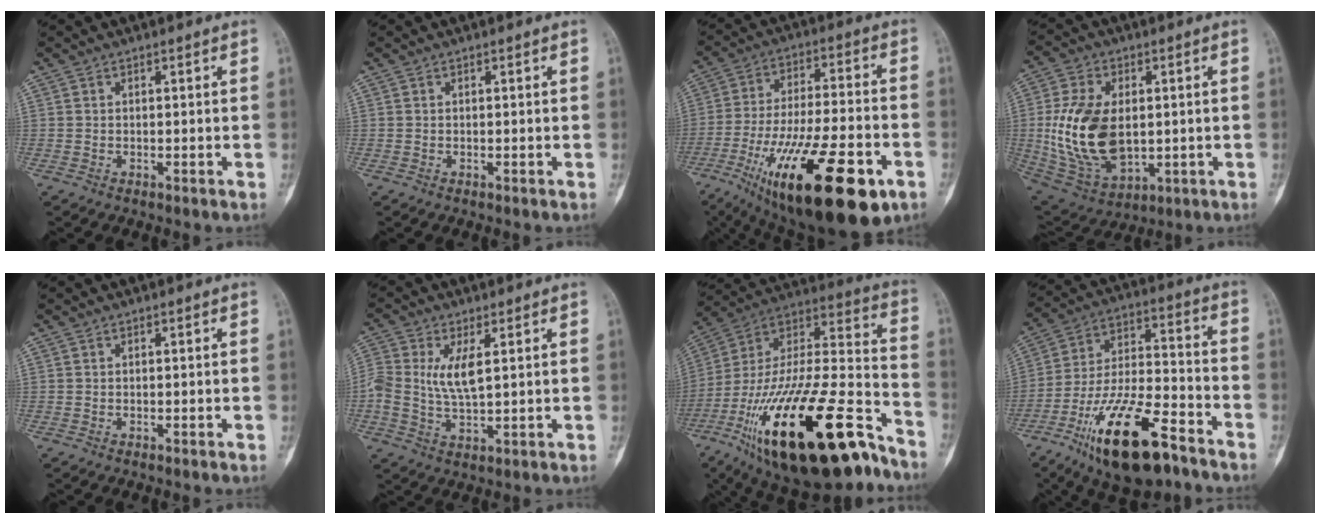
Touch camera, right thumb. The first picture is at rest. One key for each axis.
{"total": 0.0}
{"total": 27.8, "fx": -12.7, "fy": 9.4, "fz": 23.0, "tx": -0.386, "ty": 0.027, "tz": -0.195}
{"total": 18.1, "fx": 0.3, "fy": 11.2, "fz": 14.2, "tx": -0.266, "ty": -0.009, "tz": 0.026}
{"total": 0.0}
{"total": 7.9, "fx": 1.5, "fy": 3.6, "fz": 6.9, "tx": -0.151, "ty": 0.000, "tz": 0.031}
{"total": 37.3, "fx": -19.9, "fy": 13.4, "fz": 28.5, "tx": -0.487, "ty": 0.055, "tz": -0.328}
{"total": 21.2, "fx": -12.8, "fy": 7.4, "fz": 15.2, "tx": -0.286, "ty": 0.069, "tz": -0.226}